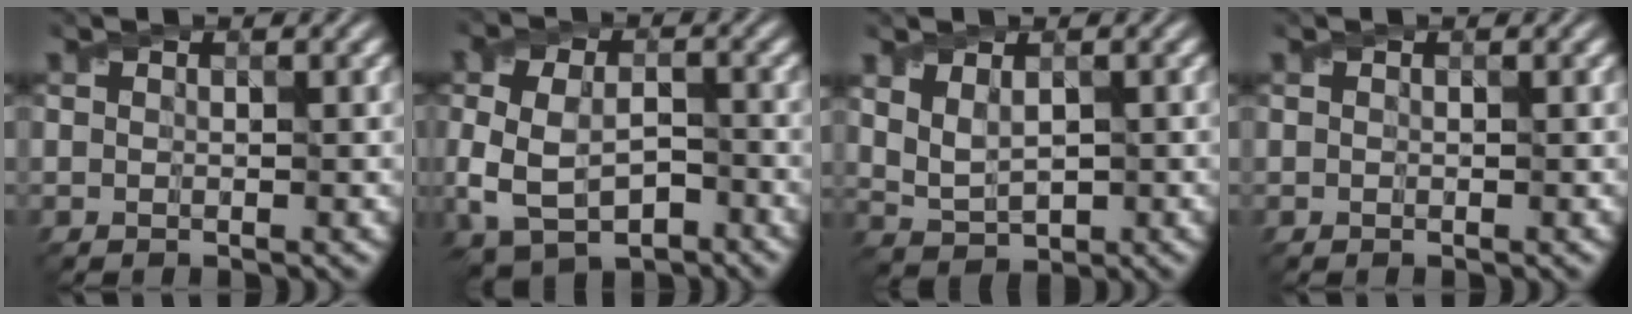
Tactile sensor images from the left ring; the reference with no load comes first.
{"total": 6.9, "force": [-1.8, 4.5, 4.9], "torque": [-0.103, -0.012, -0.024]}
{"total": 2.9, "force": [1.1, 1.7, 2.1], "torque": [-0.046, -0.004, 0.029]}
{"total": 0.0}